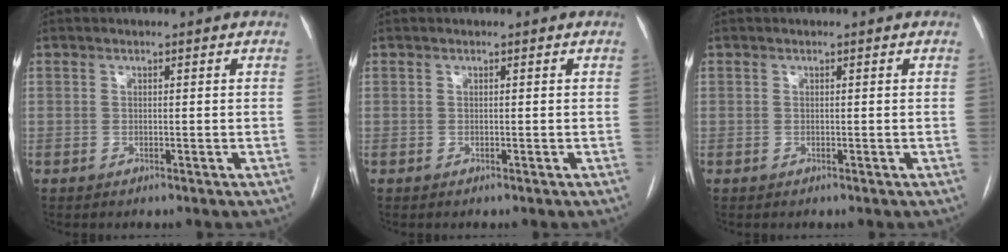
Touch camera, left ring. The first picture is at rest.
{"total": 0.0}
{"total": 0.0}